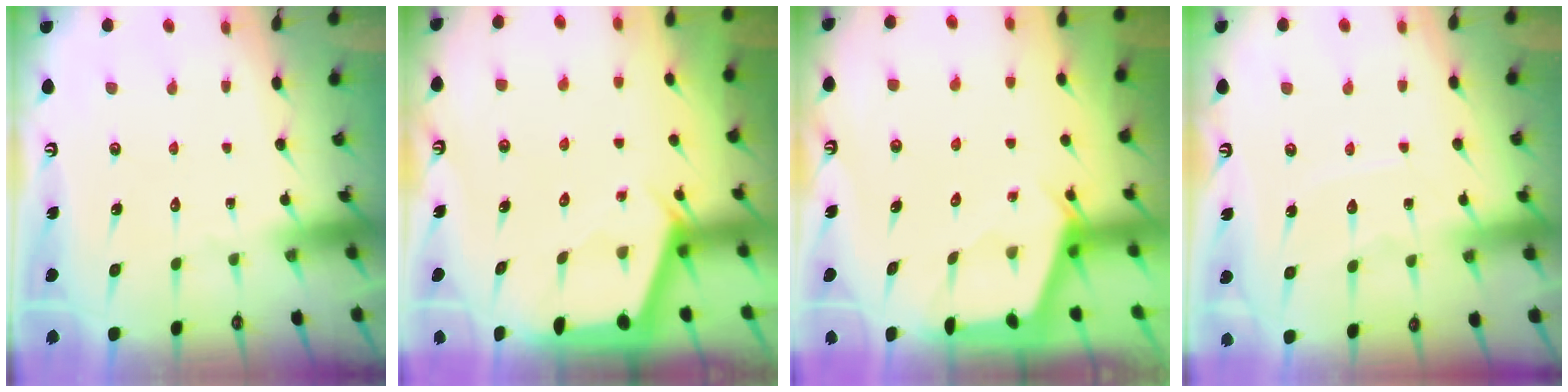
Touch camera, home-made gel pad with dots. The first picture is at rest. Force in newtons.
{"total": 2.4, "press": 2.3, "slide": 0.3}
{"total": 2.4, "press": 2.4, "slide": 0.4}
{"total": 5.9, "press": 5.9, "slide": 0.5}